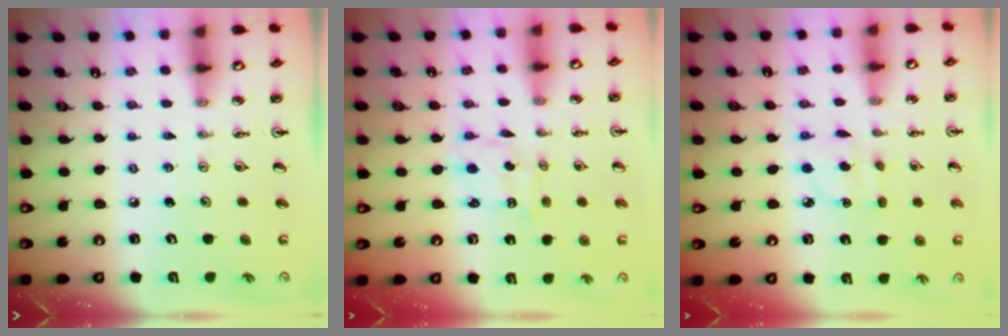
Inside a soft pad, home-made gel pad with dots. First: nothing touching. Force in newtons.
{"total": 1.2, "press": 1.2, "slide": 0.1}
{"total": 3.1, "press": 3.0, "slide": 0.6}